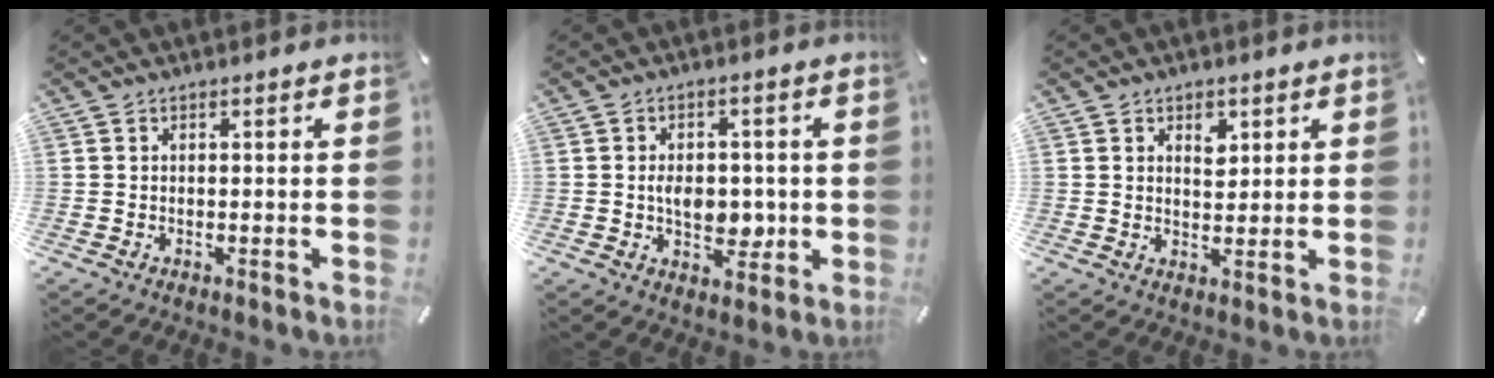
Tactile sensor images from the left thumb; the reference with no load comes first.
{"total": 7.8, "force": [-0.8, 5.4, 5.6], "torque": [-0.066, 0.003, -0.013]}
{"total": 3.7, "force": [1.6, 2.8, 1.9], "torque": [-0.003, -0.010, 0.020]}